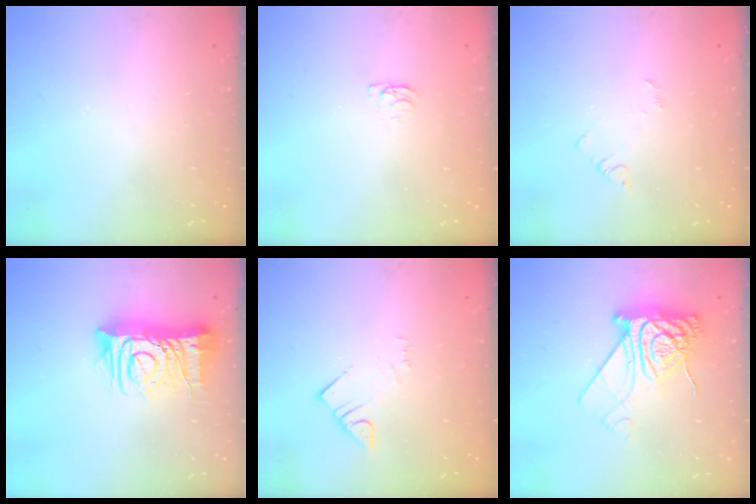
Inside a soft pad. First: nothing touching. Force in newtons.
{"total": 1.2, "press": 1.1, "slide": 0.3}
{"total": 2.9, "press": 2.9, "slide": 0.3}
{"total": 13.2, "press": 13.1, "slide": 1.8}
{"total": 2.8, "press": 2.8, "slide": 0.2}
{"total": 12.3, "press": 12.3, "slide": 1.0}